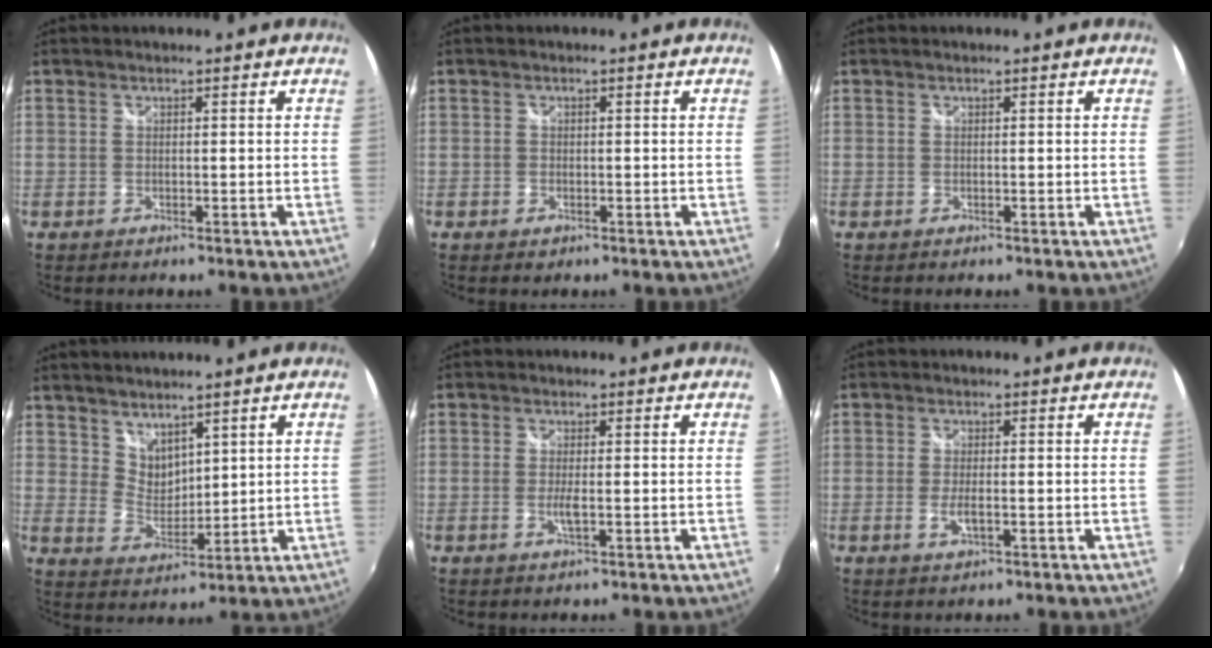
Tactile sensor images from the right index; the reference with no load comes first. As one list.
[{"total": 1.1, "force": [-0.5, 0.9, 0.3], "torque": [-0.008, -0.004, -0.008]}, {"total": 0.0}, {"total": 5.4, "force": [4.3, 2.8, 1.6], "torque": [-0.018, -0.002, 0.087]}, {"total": 2.3, "force": [-0.5, 0.2, 2.2], "torque": [-0.043, -0.006, -0.009]}, {"total": 3.1, "force": [-0.9, 0.9, 2.8], "torque": [-0.055, -0.007, -0.015]}]